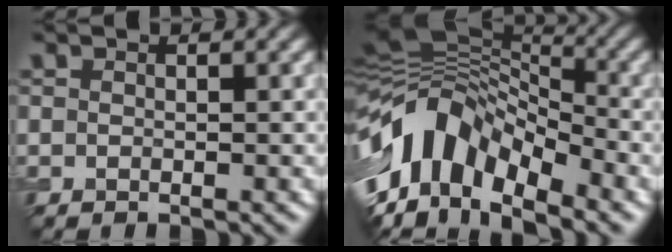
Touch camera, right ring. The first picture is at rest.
{"total": 12.2, "force": [-5.1, 7.1, 8.5], "torque": [-0.151, 0.019, -0.107]}